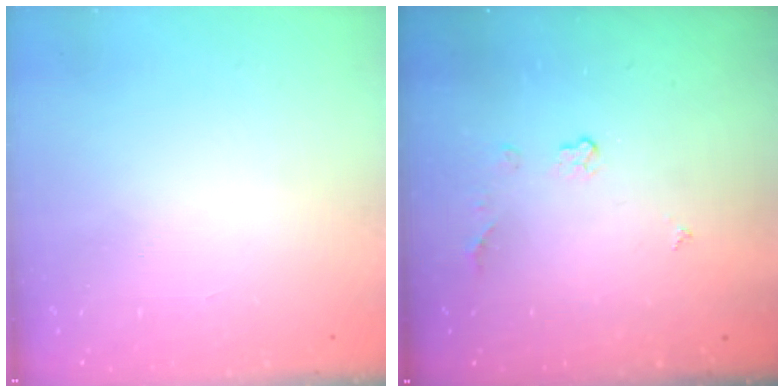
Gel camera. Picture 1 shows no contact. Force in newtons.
{"total": 3.8, "press": 3.8, "slide": 0.6}